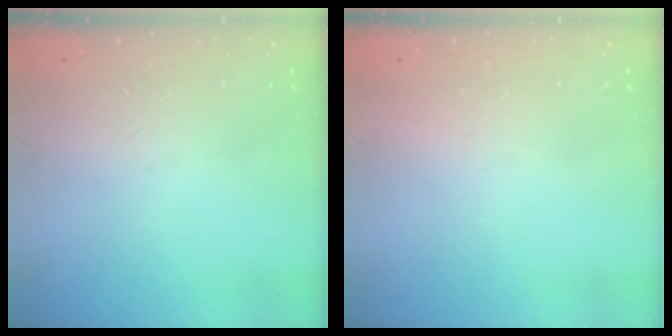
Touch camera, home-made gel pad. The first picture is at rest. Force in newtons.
{"total": 1.6, "press": 1.5, "slide": 0.1}